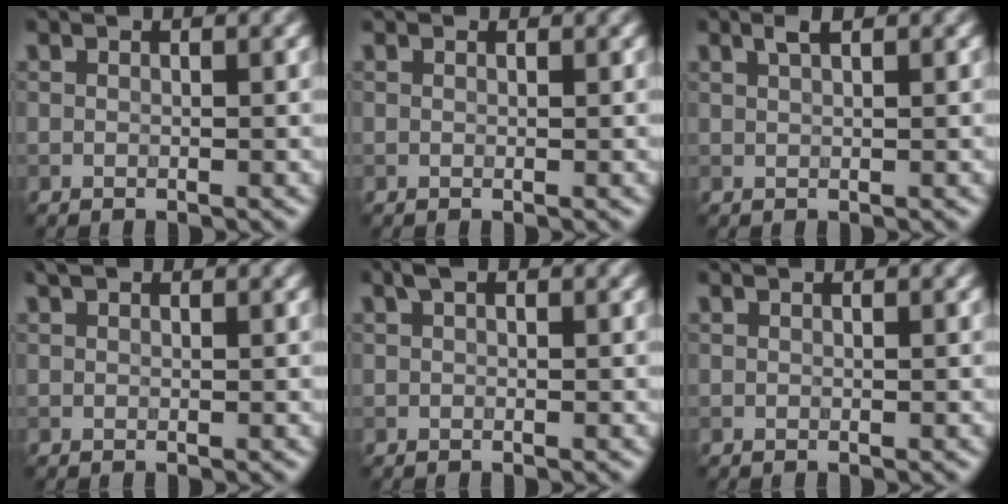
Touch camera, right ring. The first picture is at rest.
{"total": 0.7, "force": [0.7, 0.3, 0.1], "torque": [-0.006, 0.000, 0.010]}
{"total": 1.1, "force": [0.6, 0.2, 0.8], "torque": [-0.016, 0.001, 0.013]}
{"total": 0.9, "force": [0.7, 0.5, 0.4], "torque": [-0.008, 0.004, 0.016]}
{"total": 0.8, "force": [0.2, 0.5, 0.6], "torque": [-0.012, 0.004, 0.004]}
{"total": 0.0}